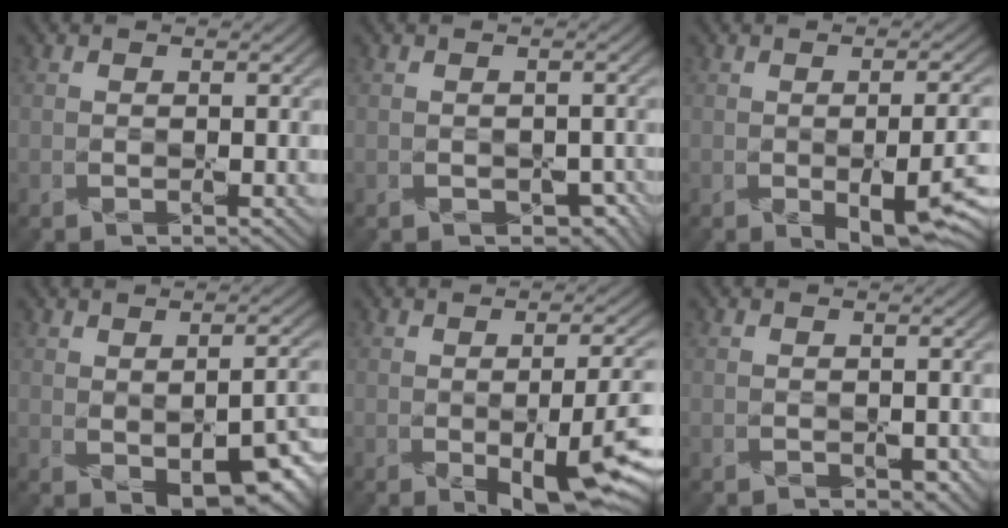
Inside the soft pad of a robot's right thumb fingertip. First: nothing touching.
{"total": 2.8, "force": [-1.4, 1.9, 1.4], "torque": [-0.021, -0.012, -0.011]}
{"total": 8.1, "force": [-1.9, 3.3, 7.2], "torque": [-0.098, -0.024, -0.001]}
{"total": 8.4, "force": [-2.2, 4.0, 7.1], "torque": [-0.101, -0.014, -0.015]}
{"total": 10.0, "force": [-2.2, 3.7, 9.0], "torque": [-0.126, -0.025, -0.012]}
{"total": 0.8, "force": [-0.6, 0.5, 0.3], "torque": [-0.006, -0.005, -0.007]}